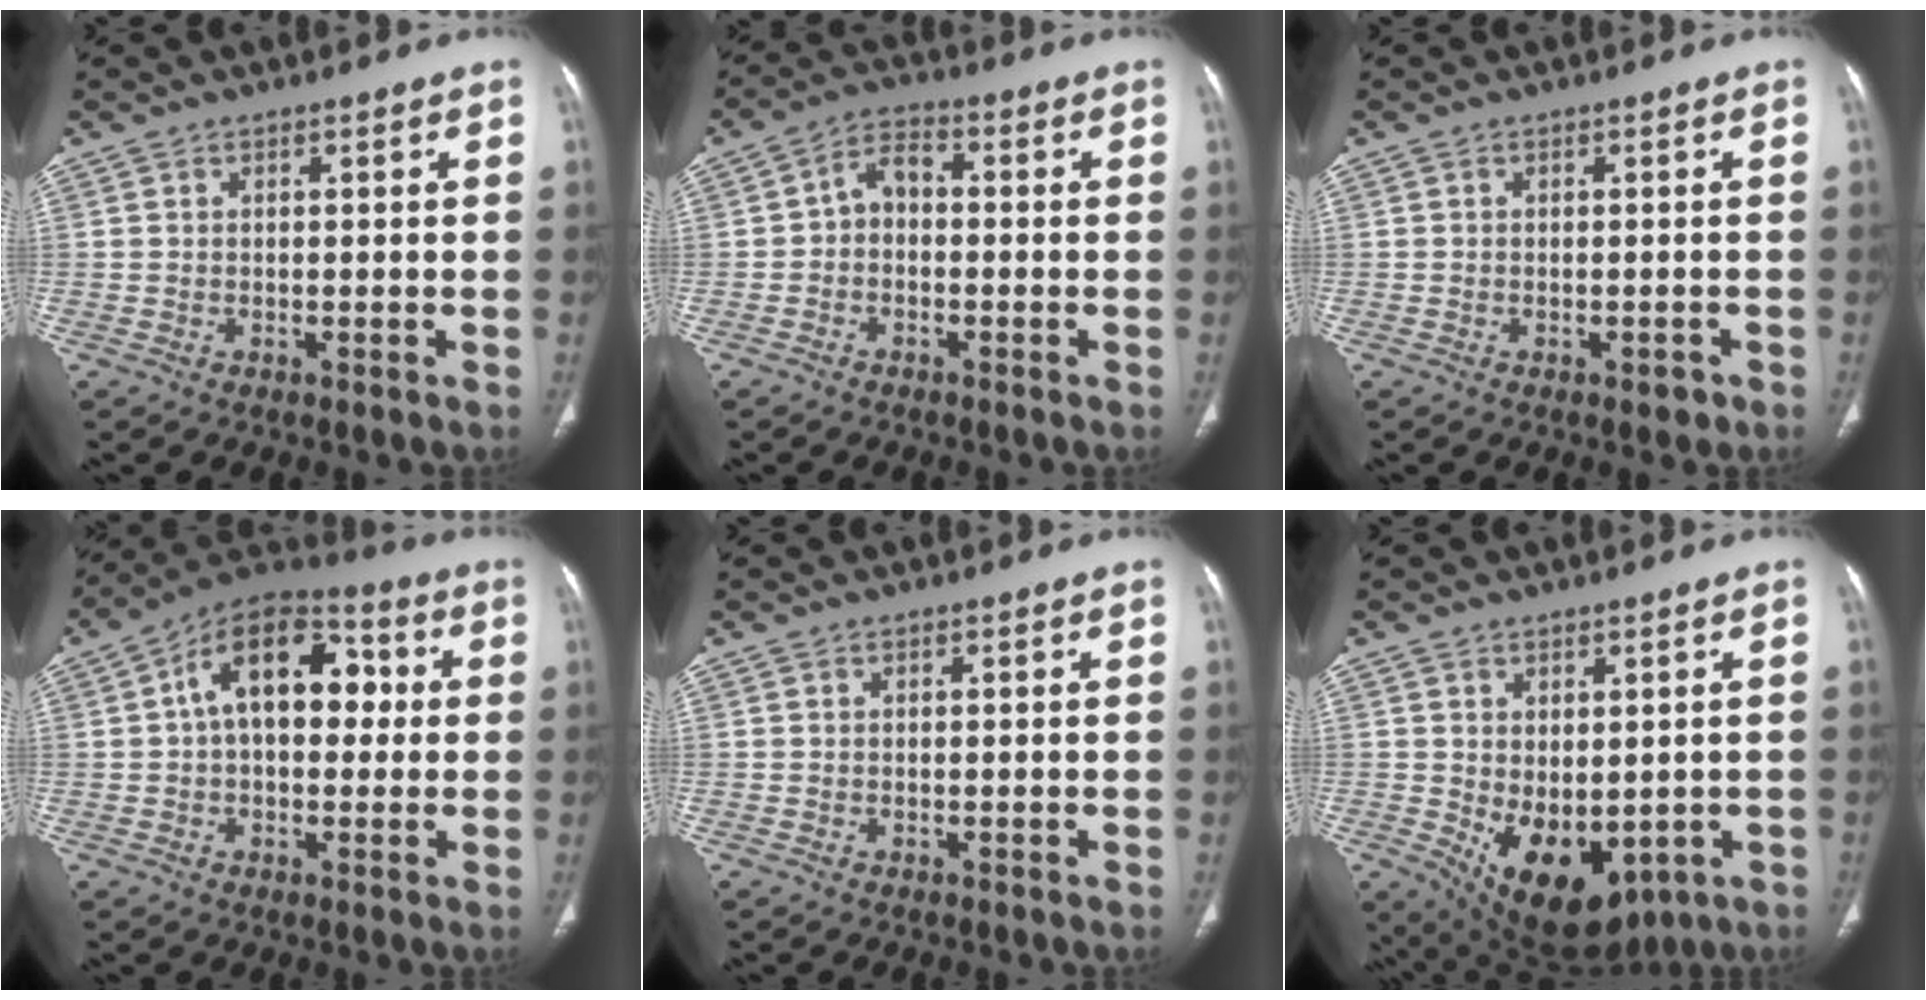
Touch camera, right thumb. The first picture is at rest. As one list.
[{"total": 4.7, "force": [-0.6, 3.3, 3.3], "torque": [-0.045, 0.023, -0.025]}, {"total": 1.4, "force": [-0.8, 0.8, 0.8], "torque": [-0.005, 0.001, -0.009]}, {"total": 15.4, "force": [2.3, 9.6, 11.9], "torque": [-0.153, 0.037, 0.024]}, {"total": 0.0}, {"total": 13.4, "force": [-2.8, 8.3, 10.1], "torque": [-0.133, -0.012, -0.010]}]